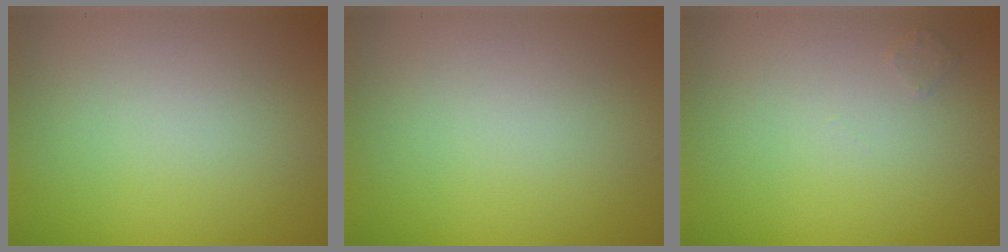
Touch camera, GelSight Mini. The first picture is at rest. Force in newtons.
{"total": 0.0}
{"total": 0.7, "press": 0.7, "slide": 0.0}